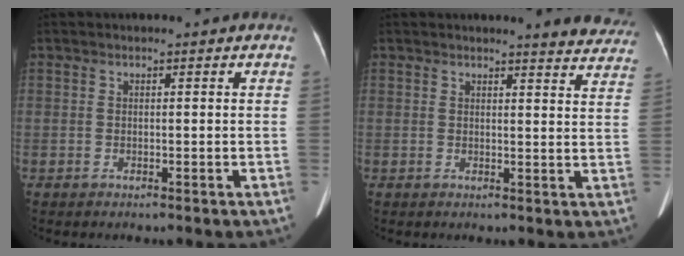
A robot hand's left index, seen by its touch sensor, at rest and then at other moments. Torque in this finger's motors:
{"motor_torque": [0.17, -0.32, 0.01, 0.03]}